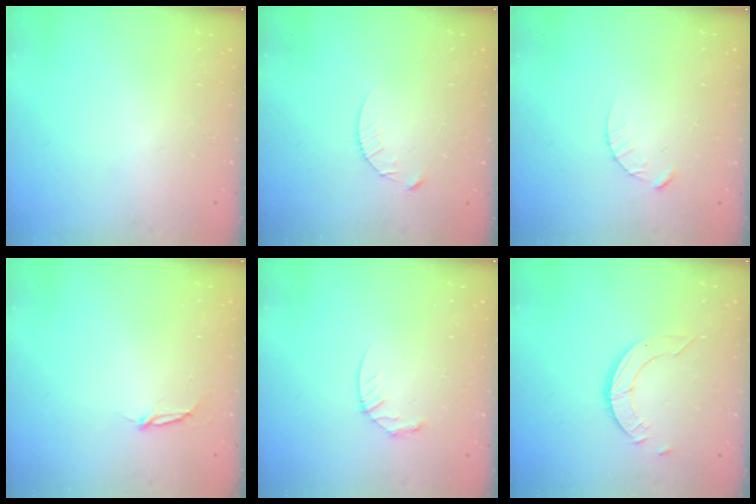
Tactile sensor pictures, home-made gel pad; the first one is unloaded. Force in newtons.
{"total": 4.7, "press": 4.7, "slide": 0.6}
{"total": 3.1, "press": 3.1, "slide": 0.3}
{"total": 2.8, "press": 2.8, "slide": 0.3}
{"total": 4.7, "press": 4.7, "slide": 0.4}
{"total": 3.9, "press": 3.9, "slide": 0.3}